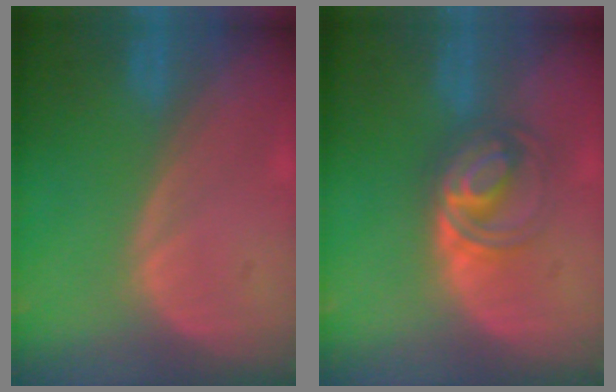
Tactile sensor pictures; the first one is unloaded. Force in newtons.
{"total": 6.0, "press": 5.6, "slide": 2.1}